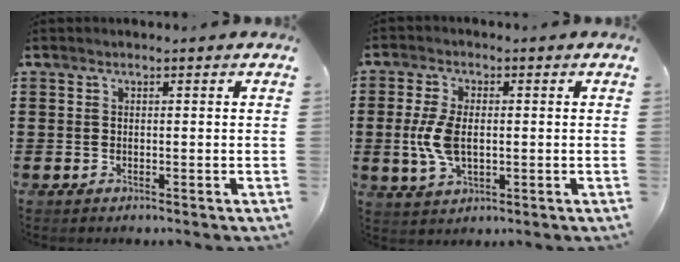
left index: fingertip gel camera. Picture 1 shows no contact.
{"total": 6.7, "force": [0.0, 3.7, 5.6], "torque": [-0.142, -0.002, -0.009]}